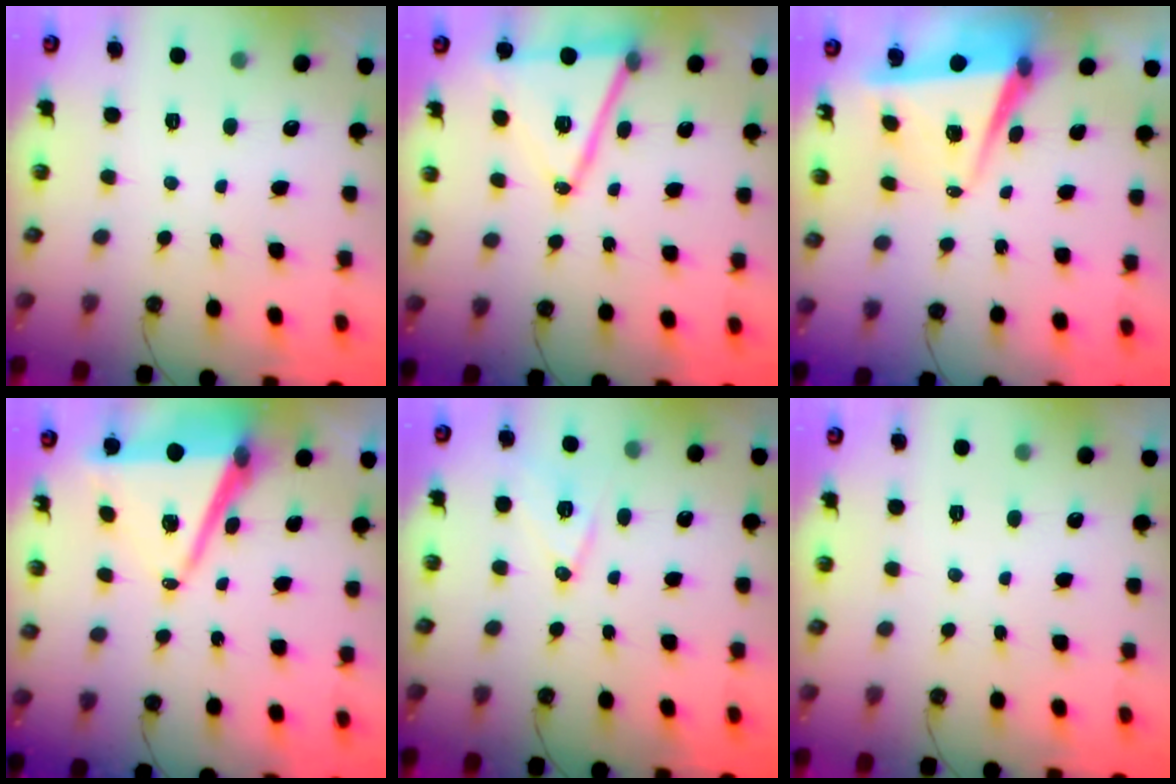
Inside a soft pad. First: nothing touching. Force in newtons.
{"total": 14.9, "press": 14.5, "slide": 3.5}
{"total": 6.2, "press": 5.0, "slide": 3.7}
{"total": 10.7, "press": 9.9, "slide": 4.0}
{"total": 10.1, "press": 9.5, "slide": 3.5}
{"total": 0.0}